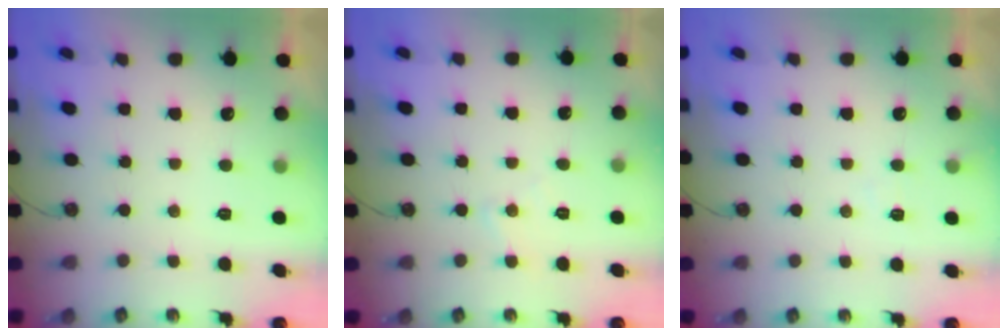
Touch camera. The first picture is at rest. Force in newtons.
{"total": 4.4, "press": 4.3, "slide": 0.7}
{"total": 4.4, "press": 4.4, "slide": 0.6}